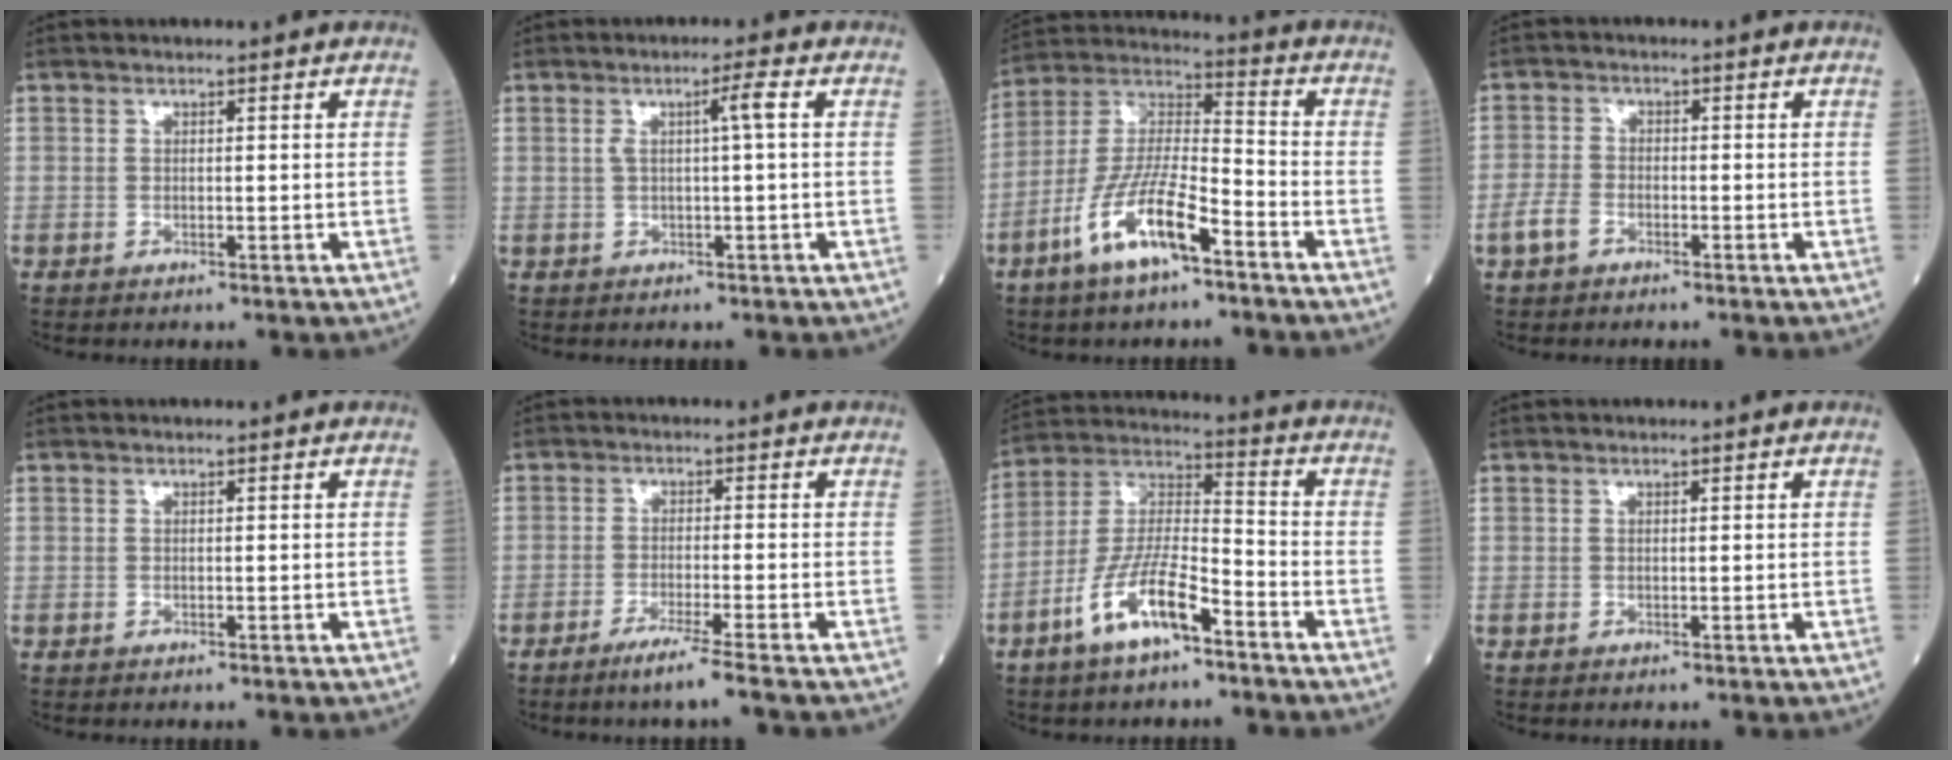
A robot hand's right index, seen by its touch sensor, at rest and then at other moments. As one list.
[{"total": 2.9, "force": [0.4, -0.5, 2.8], "torque": [-0.053, 0.005, 0.009]}, {"total": 12.9, "force": [-7.0, 2.7, 10.5], "torque": [-0.218, -0.005, -0.134]}, {"total": 3.1, "force": [-1.9, 1.7, 1.8], "torque": [-0.044, 0.002, -0.038]}, {"total": 0.0}, {"total": 5.5, "force": [-4.0, -1.2, 3.6], "torque": [-0.061, -0.012, -0.068]}, {"total": 11.6, "force": [-6.6, 2.8, 9.1], "torque": [-0.193, -0.001, -0.127]}, {"total": 0.0}]